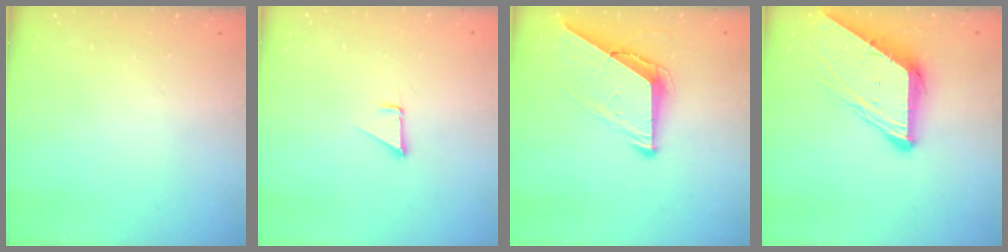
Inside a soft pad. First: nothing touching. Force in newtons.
{"total": 1.3, "press": 1.3, "slide": 0.1}
{"total": 10.0, "press": 9.9, "slide": 1.0}
{"total": 10.3, "press": 10.3, "slide": 0.9}